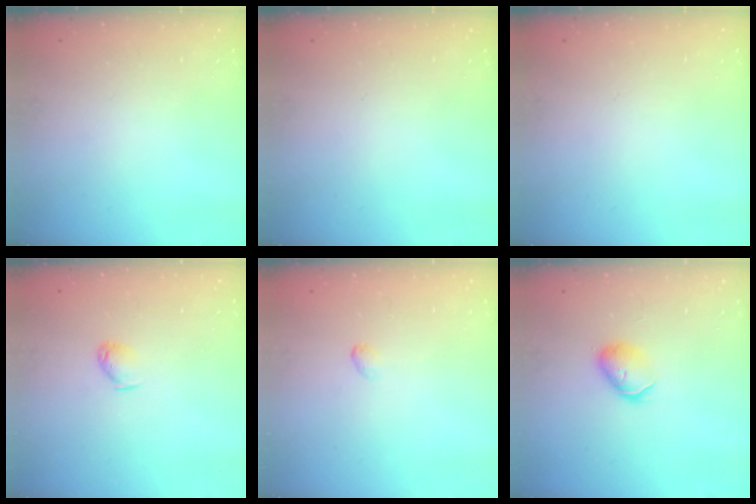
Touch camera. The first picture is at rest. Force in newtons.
{"total": 0.0}
{"total": 0.0}
{"total": 3.7, "press": 3.7, "slide": 0.6}
{"total": 2.7, "press": 2.7, "slide": 0.5}
{"total": 6.1, "press": 6.1, "slide": 0.3}